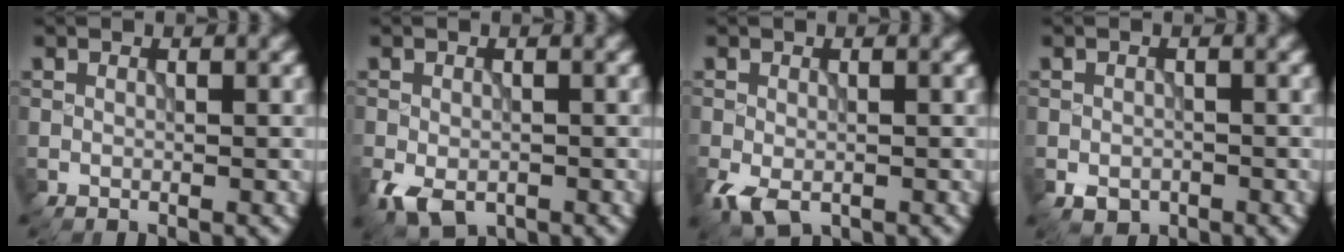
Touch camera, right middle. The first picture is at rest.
{"total": 3.8, "force": [-2.0, 2.3, 2.2], "torque": [-0.045, -0.017, -0.034]}
{"total": 2.9, "force": [-1.6, 1.7, 1.8], "torque": [-0.040, -0.015, -0.026]}
{"total": 1.9, "force": [-1.1, 1.3, 0.9], "torque": [-0.017, -0.009, -0.020]}